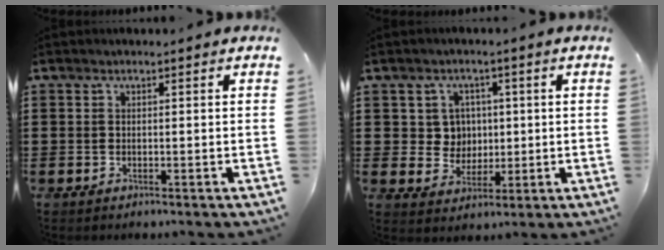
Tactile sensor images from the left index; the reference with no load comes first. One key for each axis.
{"total": 4.8, "fx": 1.0, "fy": 4.5, "fz": 1.1, "tx": -0.046, "ty": 0.015, "tz": 0.017}